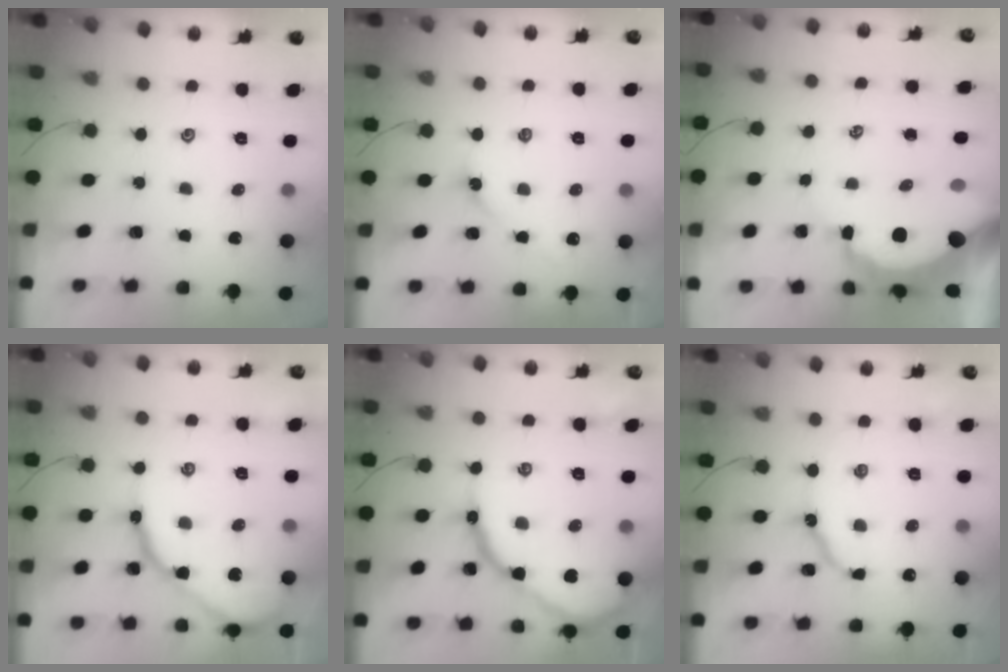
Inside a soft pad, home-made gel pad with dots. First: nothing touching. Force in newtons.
{"total": 2.6, "press": 2.5, "slide": 0.5}
{"total": 10.2, "press": 10.1, "slide": 1.2}
{"total": 13.7, "press": 13.7, "slide": 1.1}
{"total": 16.4, "press": 16.3, "slide": 1.8}
{"total": 8.3, "press": 8.2, "slide": 0.8}